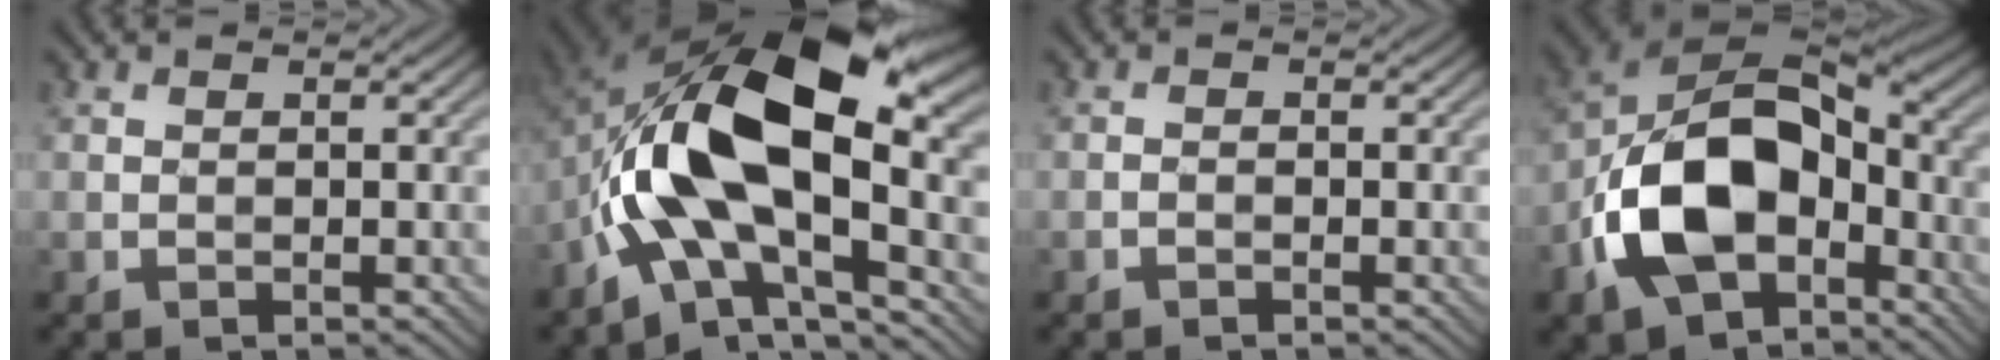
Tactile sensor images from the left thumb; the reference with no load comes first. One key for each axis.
{"total": 16.3, "fx": -1.7, "fy": 7.9, "fz": 14.1, "tx": -0.258, "ty": 0.017, "tz": -0.041}
{"total": 0.5, "fx": -0.4, "fy": 0.1, "fz": 0.2, "tx": -0.003, "ty": 0.000, "tz": -0.009}
{"total": 16.2, "fx": -5.2, "fy": 10.2, "fz": 11.5, "tx": -0.250, "ty": -0.031, "tz": -0.094}